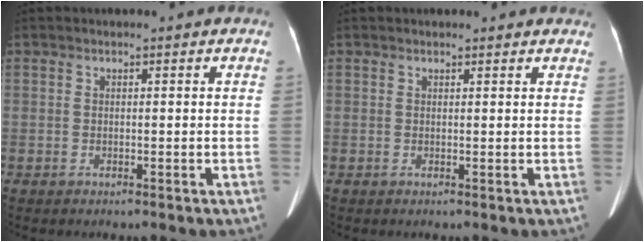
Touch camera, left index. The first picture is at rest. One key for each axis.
{"total": 3.5, "fx": 3.2, "fy": 0.8, "fz": 1.1, "tx": -0.010, "ty": 0.004, "tz": 0.030}